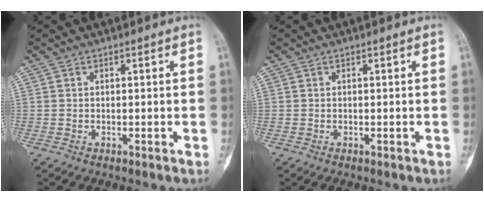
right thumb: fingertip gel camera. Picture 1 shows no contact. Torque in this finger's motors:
{"motor_torque": [0.21, 0.19, 0.00, 0.00, 0.01]}